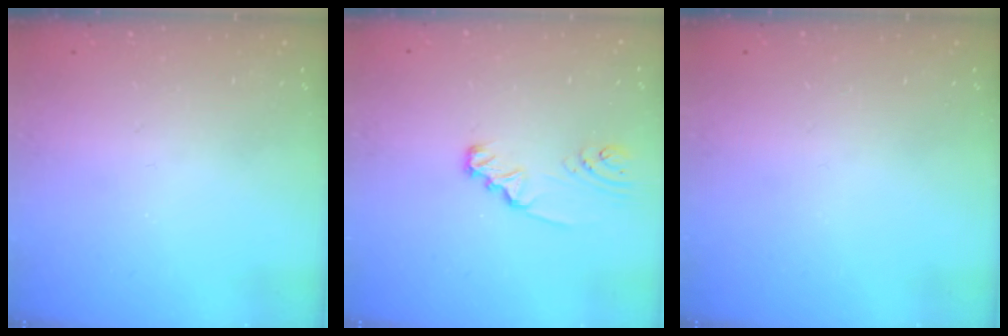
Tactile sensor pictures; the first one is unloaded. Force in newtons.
{"total": 2.4, "press": 2.4, "slide": 0.1}
{"total": 0.0}